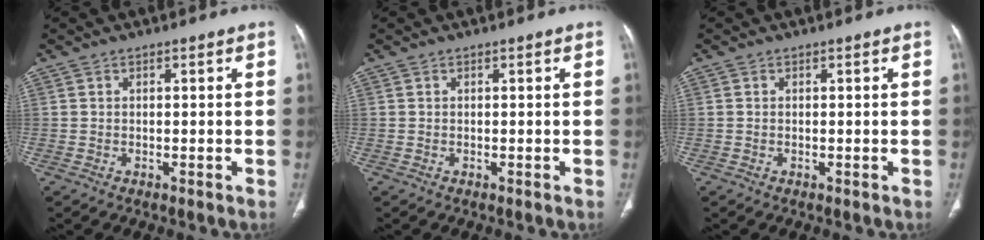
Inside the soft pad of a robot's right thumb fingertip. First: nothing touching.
{"total": 0.0}
{"total": 0.0}